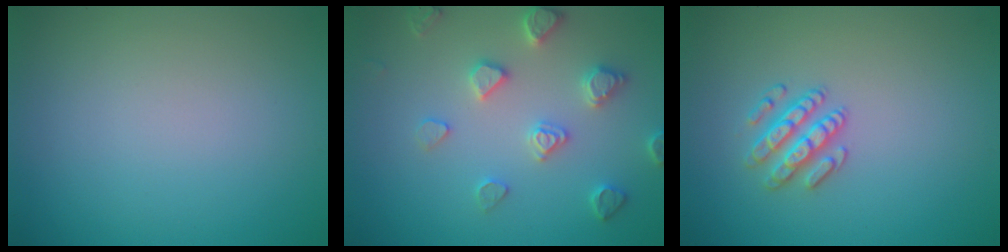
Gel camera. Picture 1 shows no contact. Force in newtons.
{"total": 3.6, "press": 3.5, "slide": 0.8}
{"total": 2.4, "press": 2.3, "slide": 0.6}